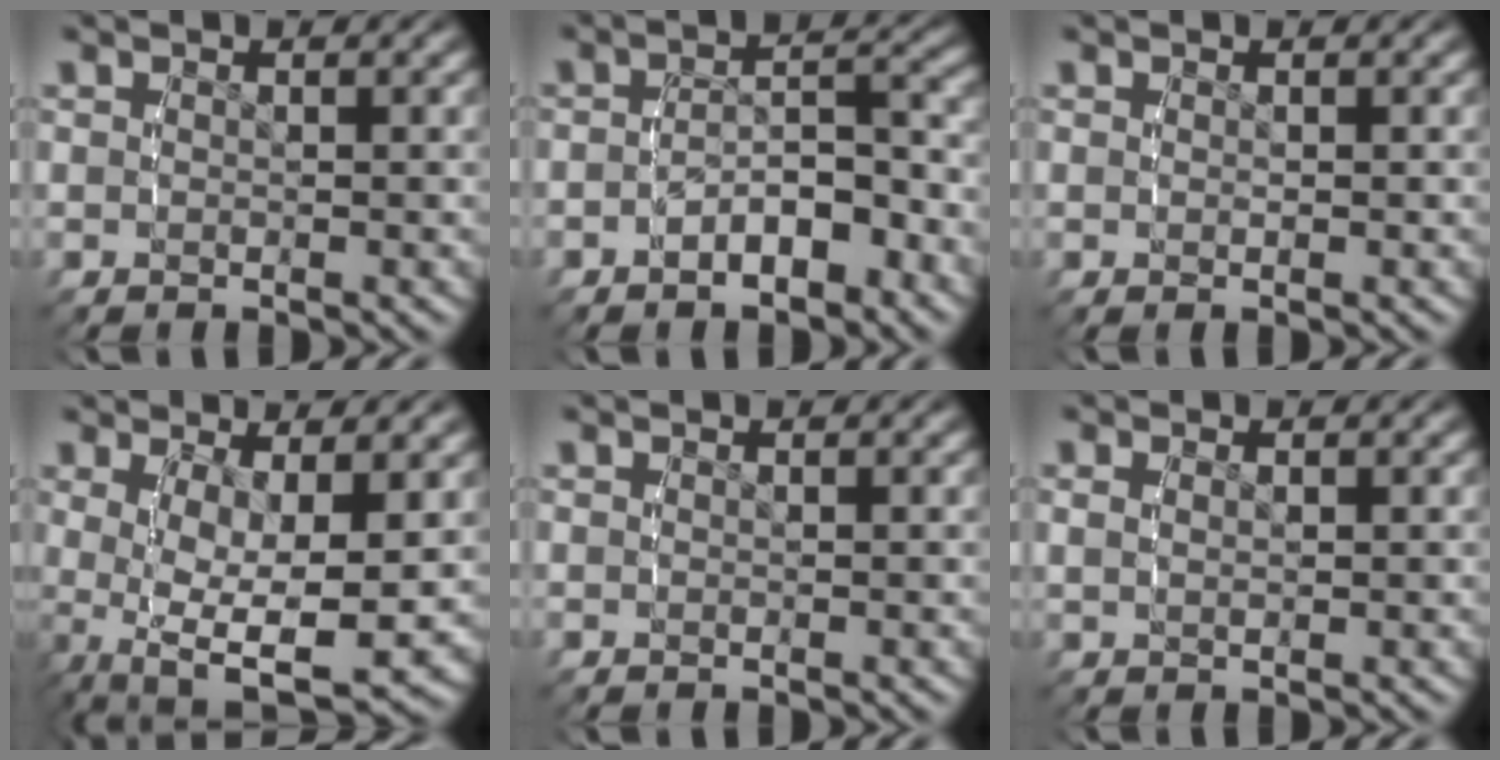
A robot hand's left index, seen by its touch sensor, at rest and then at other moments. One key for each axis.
{"total": 4.0, "fx": -2.9, "fy": 1.5, "fz": 2.4, "tx": -0.035, "ty": -0.004, "tz": -0.041}
{"total": 0.0}
{"total": 7.5, "fx": -1.3, "fy": 3.5, "fz": 6.5, "tx": -0.136, "ty": -0.047, "tz": 0.003}
{"total": 0.0}
{"total": 0.9, "fx": 0.5, "fy": 0.1, "fz": 0.7, "tx": -0.013, "ty": -0.005, "tz": 0.015}